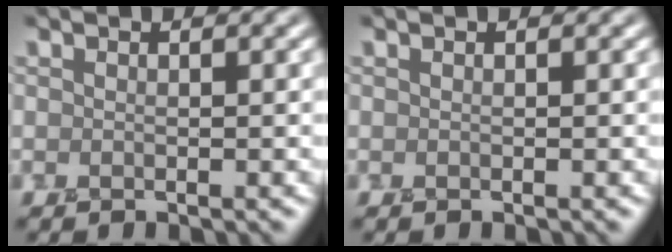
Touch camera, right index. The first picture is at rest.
{"total": 0.0}